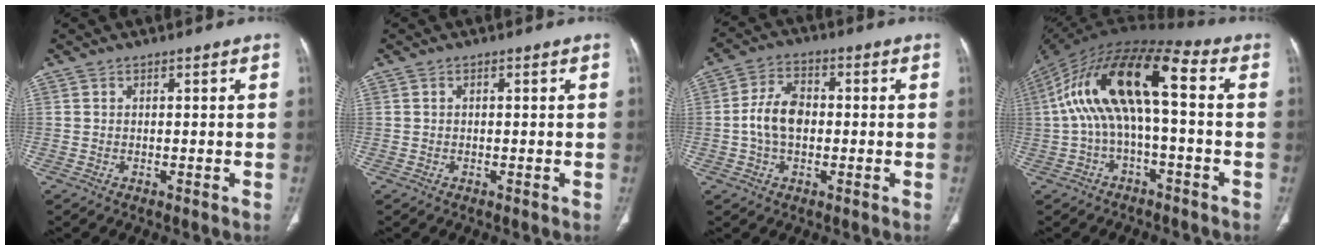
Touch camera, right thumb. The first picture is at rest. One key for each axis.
{"total": 0.0}
{"total": 8.0, "fx": -0.5, "fy": 5.2, "fz": 6.0, "tx": -0.110, "ty": 0.018, "tz": -0.016}
{"total": 17.3, "fx": 0.5, "fy": 6.7, "fz": 15.9, "tx": -0.302, "ty": 0.061, "tz": 0.001}